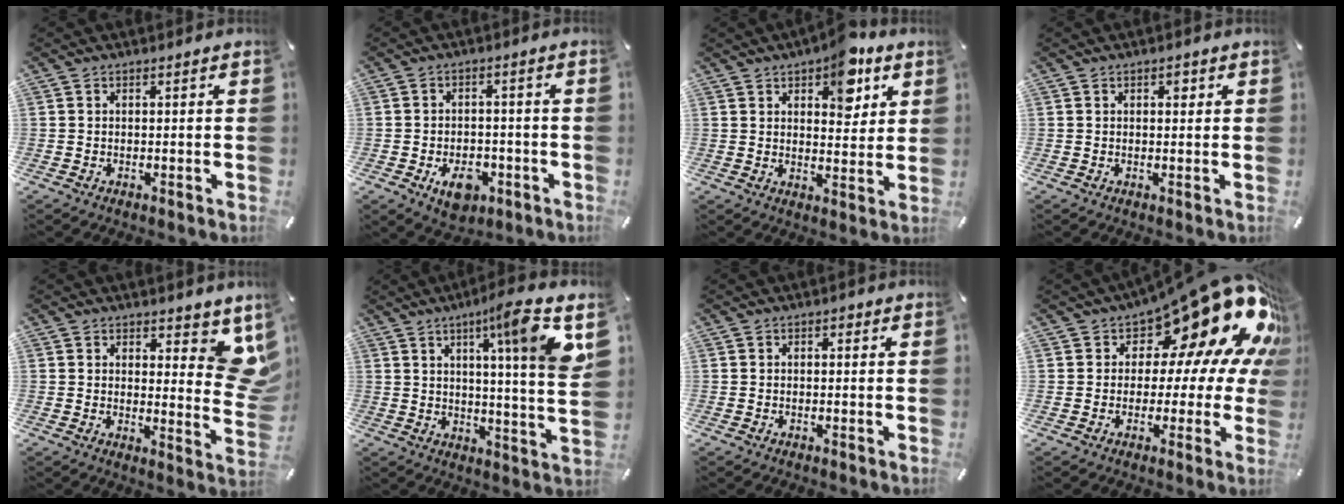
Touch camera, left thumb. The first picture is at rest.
{"total": 7.7, "force": [-3.2, 5.0, 4.9], "torque": [-0.083, 0.005, -0.059]}
{"total": 10.7, "force": [6.1, 5.7, 6.6], "torque": [-0.072, -0.026, 0.102]}
{"total": 1.8, "force": [0.8, 1.1, 1.3], "torque": [-0.019, 0.002, 0.011]}
{"total": 10.1, "force": [5.3, 4.9, 7.0], "torque": [-0.060, -0.042, 0.092]}
{"total": 14.4, "force": [7.5, 0.2, 12.3], "torque": [-0.182, -0.044, 0.102]}
{"total": 0.6, "force": [0.1, 0.5, 0.3], "torque": [-0.005, 0.005, 0.000]}
{"total": 20.1, "force": [11.6, 9.6, 13.4], "torque": [-0.183, -0.088, 0.193]}